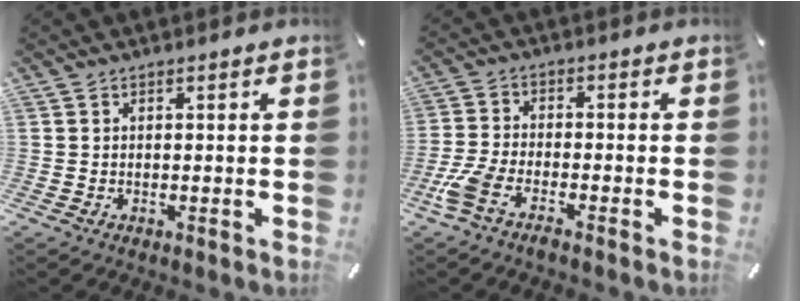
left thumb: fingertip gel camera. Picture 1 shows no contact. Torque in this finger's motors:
{"motor_torque": [-0.17, 0.62, 0.10, 0.08, 0.10]}